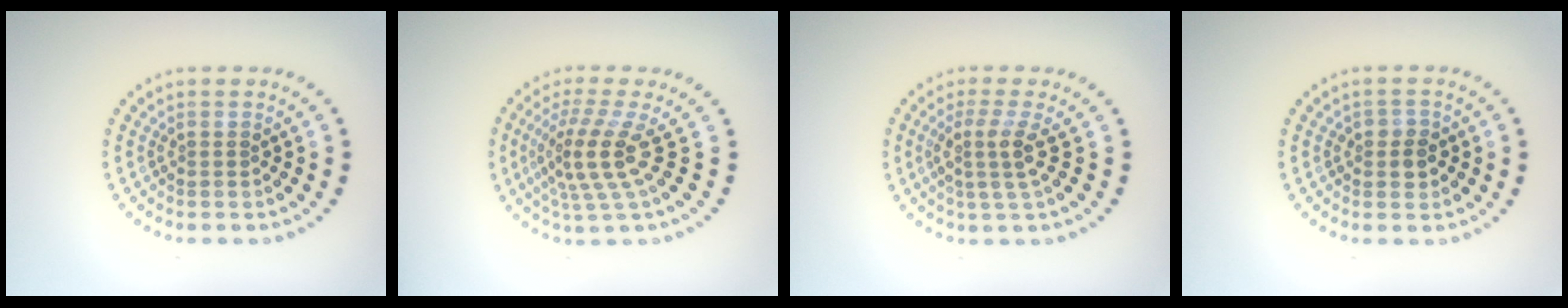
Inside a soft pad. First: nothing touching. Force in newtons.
{"total": 4.3, "press": 3.0, "slide": 3.1}
{"total": 2.8, "press": 2.1, "slide": 1.8}
{"total": 1.9, "press": 1.9, "slide": 0.5}